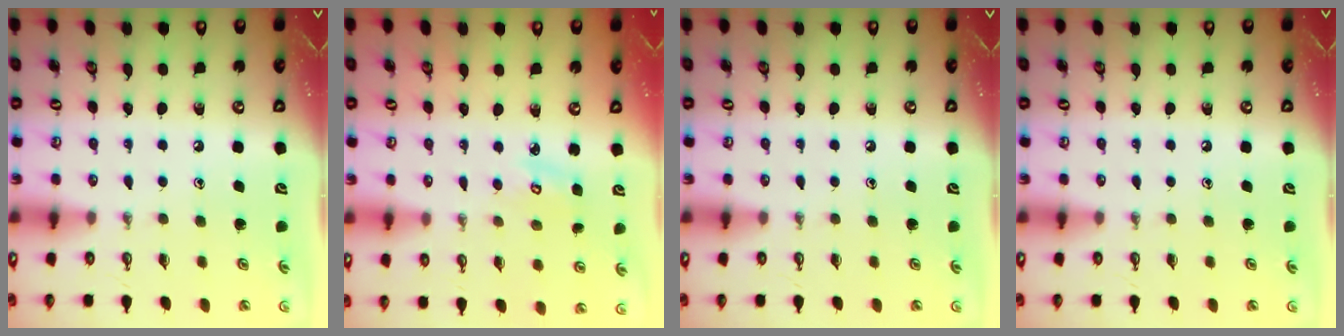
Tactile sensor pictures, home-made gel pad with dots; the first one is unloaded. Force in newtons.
{"total": 2.9, "press": 2.9, "slide": 0.2}
{"total": 0.0}
{"total": 0.0}